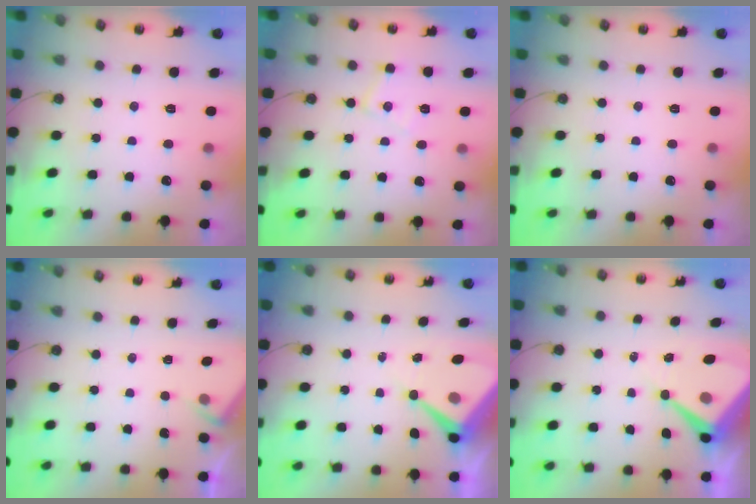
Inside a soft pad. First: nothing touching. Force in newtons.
{"total": 8.1, "press": 8.0, "slide": 0.6}
{"total": 0.0}
{"total": 2.7, "press": 2.6, "slide": 0.5}
{"total": 8.6, "press": 8.6, "slide": 0.8}
{"total": 9.0, "press": 9.0, "slide": 0.9}